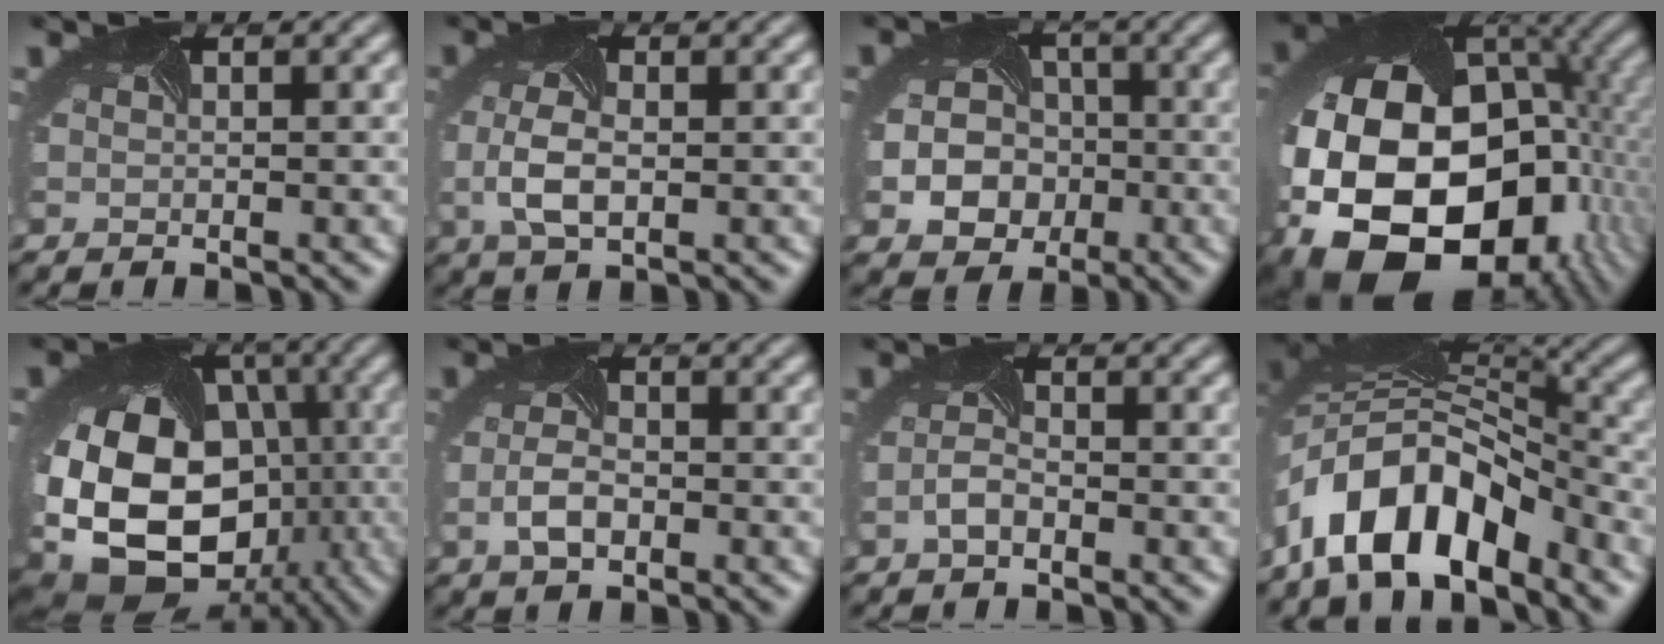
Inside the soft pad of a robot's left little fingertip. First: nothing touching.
{"total": 3.3, "force": [-0.9, 1.7, 2.7], "torque": [-0.074, -0.003, -0.010]}
{"total": 6.4, "force": [-2.1, 5.4, 2.8], "torque": [-0.038, -0.024, -0.029]}
{"total": 21.8, "force": [-4.6, 15.3, 14.9], "torque": [-0.304, -0.056, -0.048]}
{"total": 18.7, "force": [-3.9, 14.1, 11.6], "torque": [-0.239, -0.043, -0.036]}
{"total": 2.6, "force": [-1.4, 1.2, 1.8], "torque": [-0.054, -0.004, -0.019]}
{"total": 1.7, "force": [-1.5, 0.3, 0.8], "torque": [-0.029, -0.001, -0.025]}
{"total": 9.1, "force": [-5.7, 4.0, 5.9], "torque": [-0.111, 0.003, -0.103]}